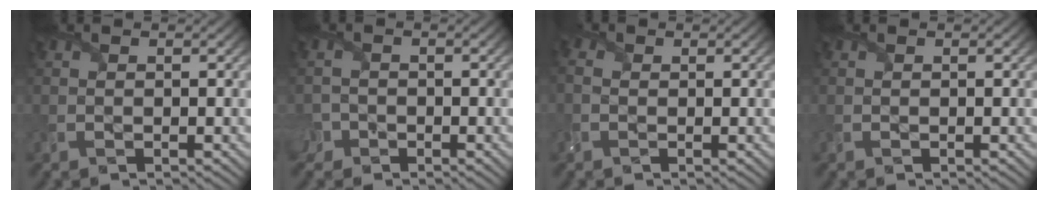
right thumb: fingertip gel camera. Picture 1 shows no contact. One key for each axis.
{"total": 2.3, "fx": -1.5, "fy": 1.7, "fz": 0.5, "tx": -0.016, "ty": -0.006, "tz": -0.037}
{"total": 1.8, "fx": -0.3, "fy": 1.5, "fz": 1.0, "tx": -0.028, "ty": -0.002, "tz": -0.008}
{"total": 0.0}